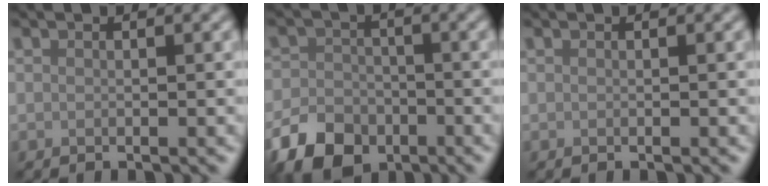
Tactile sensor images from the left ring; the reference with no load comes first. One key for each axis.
{"total": 5.9, "fx": -3.5, "fy": 3.9, "fz": 2.6, "tx": -0.057, "ty": -0.008, "tz": -0.069}
{"total": 0.0}